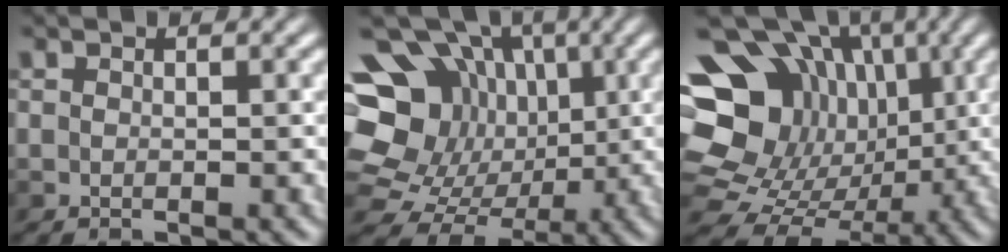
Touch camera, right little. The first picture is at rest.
{"total": 14.2, "force": [2.9, 11.2, 8.4], "torque": [-0.171, 0.030, 0.046]}
{"total": 13.1, "force": [2.0, 10.3, 7.8], "torque": [-0.151, 0.019, 0.052]}